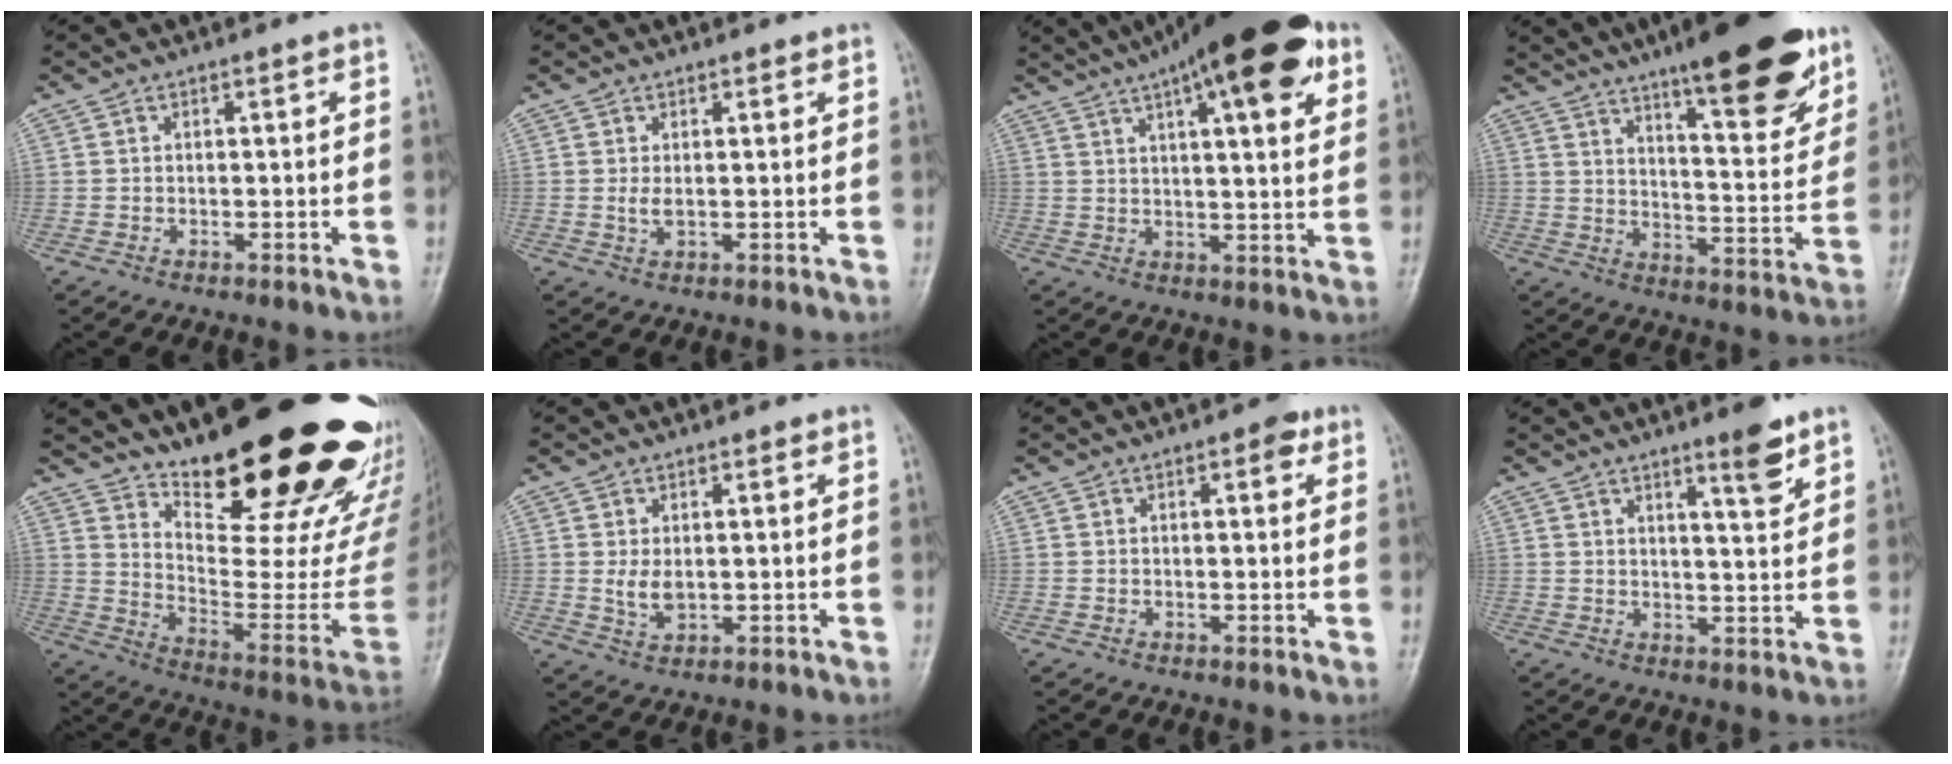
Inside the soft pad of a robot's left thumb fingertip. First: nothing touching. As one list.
[{"total": 2.1, "force": [0.7, 1.0, 1.7], "torque": [-0.031, -0.005, 0.015]}, {"total": 20.5, "force": [11.1, 5.7, 16.3], "torque": [-0.229, -0.005, 0.160]}, {"total": 21.2, "force": [13.8, 5.2, 15.3], "torque": [-0.186, -0.065, 0.205]}, {"total": 28.5, "force": [20.8, 7.6, 18.0], "torque": [-0.233, -0.136, 0.308]}, {"total": 3.6, "force": [0.9, 2.2, 2.8], "torque": [-0.044, -0.013, 0.022]}, {"total": 2.9, "force": [1.4, 1.3, 2.2], "torque": [-0.020, -0.001, 0.013]}, {"total": 5.9, "force": [4.1, 0.9, 4.2], "torque": [-0.053, -0.031, 0.059]}]